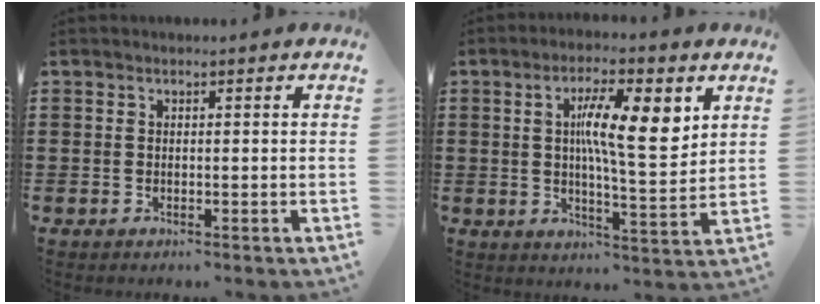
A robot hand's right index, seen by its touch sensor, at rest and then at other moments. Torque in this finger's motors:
{"motor_torque": [1.31, 0.57, 0.55, 0.18]}